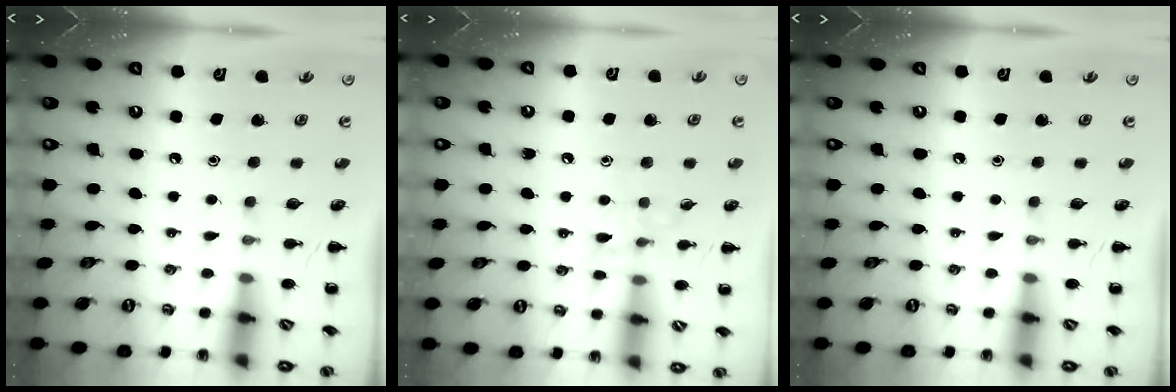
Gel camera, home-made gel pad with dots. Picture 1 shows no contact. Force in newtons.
{"total": 6.4, "press": 6.2, "slide": 1.5}
{"total": 0.0}